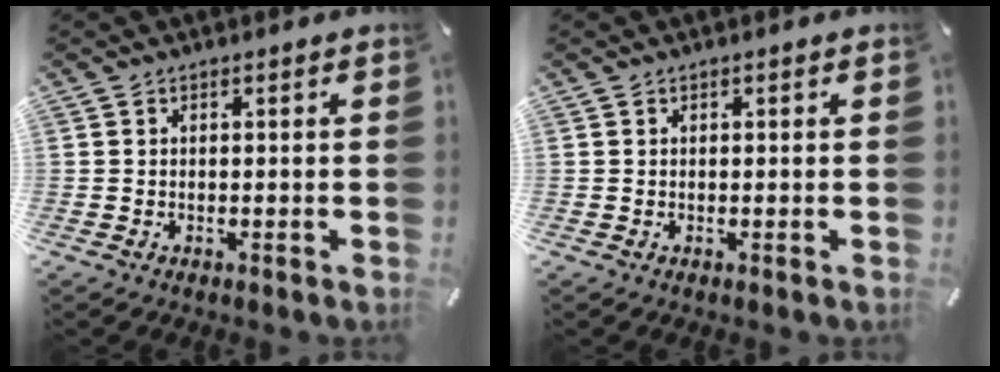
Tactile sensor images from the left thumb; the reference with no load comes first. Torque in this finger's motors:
{"motor_torque": [-0.01, -0.05, 0.01, -0.09, 0.01]}